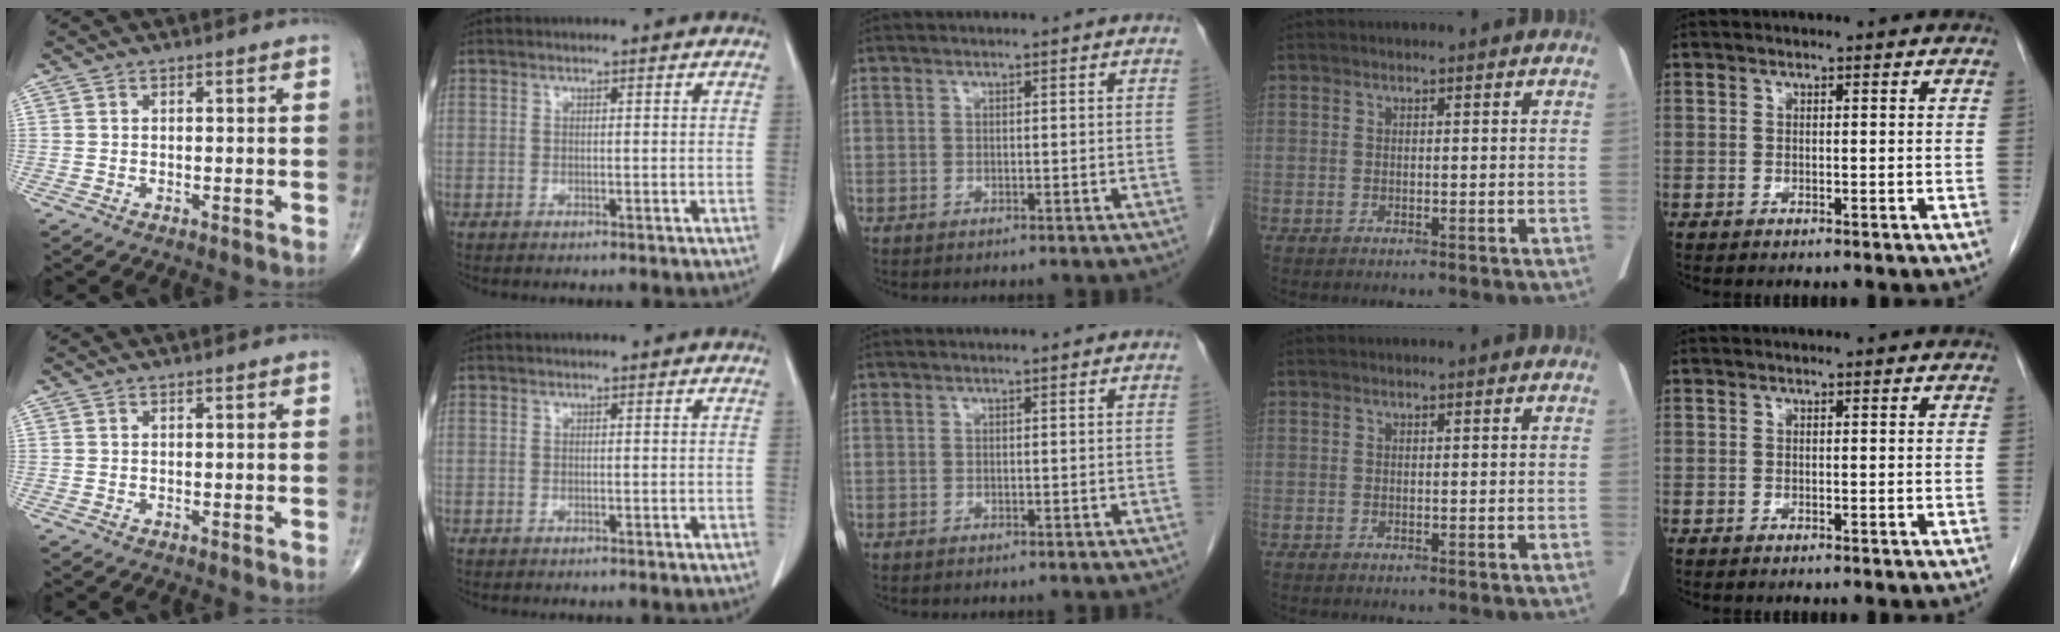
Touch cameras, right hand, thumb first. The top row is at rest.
{}